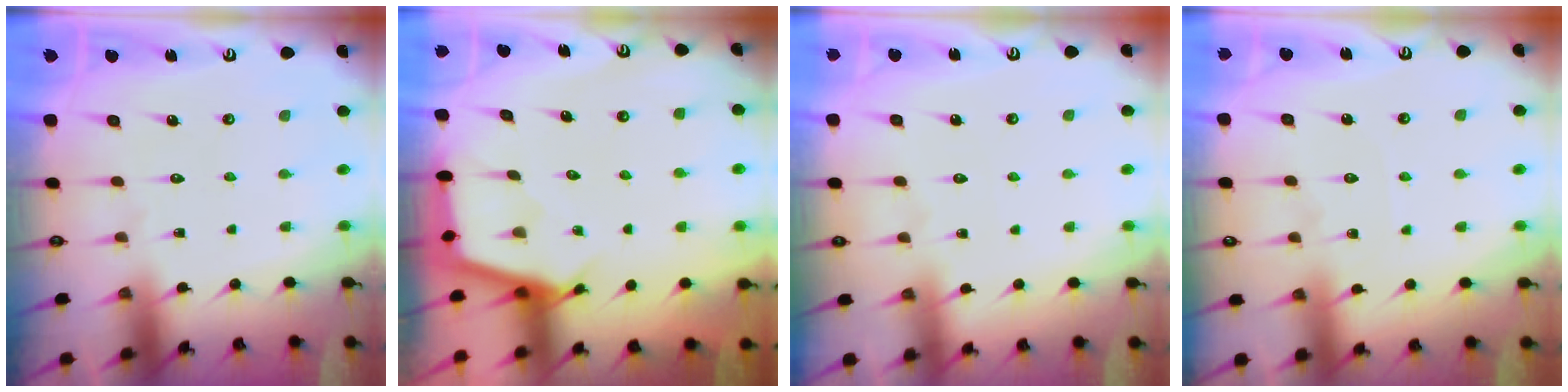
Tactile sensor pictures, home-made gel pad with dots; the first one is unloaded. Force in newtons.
{"total": 3.3, "press": 3.2, "slide": 0.3}
{"total": 2.3, "press": 2.3, "slide": 0.4}
{"total": 3.9, "press": 3.8, "slide": 0.5}